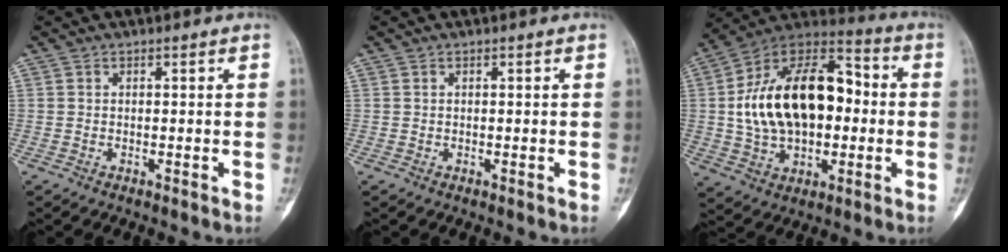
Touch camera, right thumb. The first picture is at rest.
{"total": 0.0}
{"total": 23.8, "force": [0.9, 14.3, 18.9], "torque": [-0.300, 0.032, 0.015]}